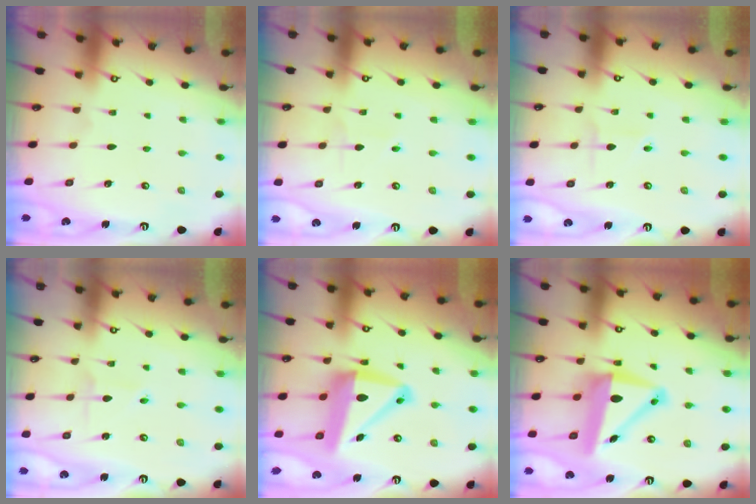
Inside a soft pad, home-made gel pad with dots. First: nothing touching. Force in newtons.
{"total": 1.6, "press": 1.6, "slide": 0.1}
{"total": 1.9, "press": 1.8, "slide": 0.5}
{"total": 1.5, "press": 1.5, "slide": 0.1}
{"total": 14.9, "press": 14.7, "slide": 2.6}
{"total": 10.4, "press": 10.2, "slide": 2.1}